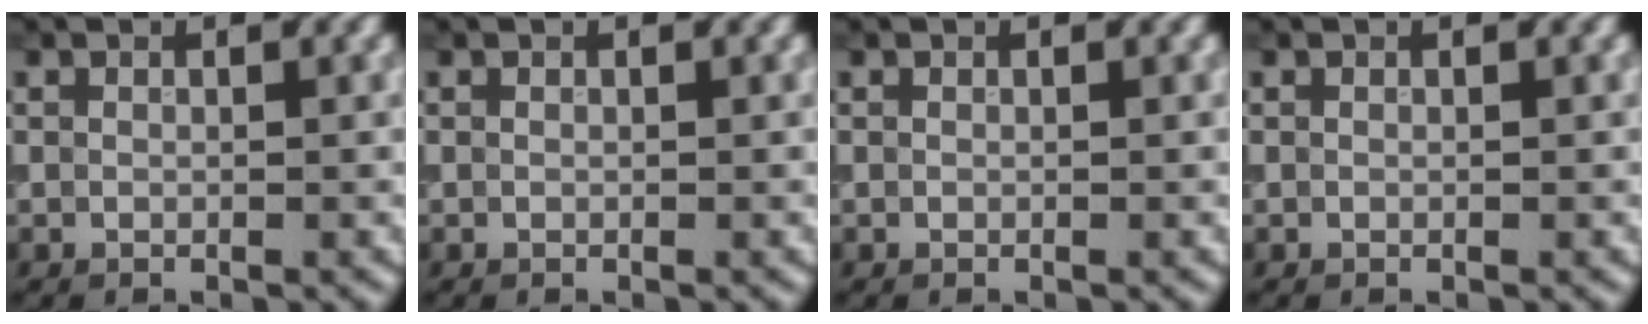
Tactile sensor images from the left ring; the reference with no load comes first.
{"total": 0.0}
{"total": 0.0}
{"total": 0.0}